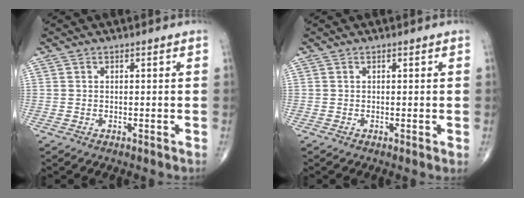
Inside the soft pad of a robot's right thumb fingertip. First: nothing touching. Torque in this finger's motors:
{"motor_torque": [-0.11, -0.01, -0.17, -0.12, -0.02]}